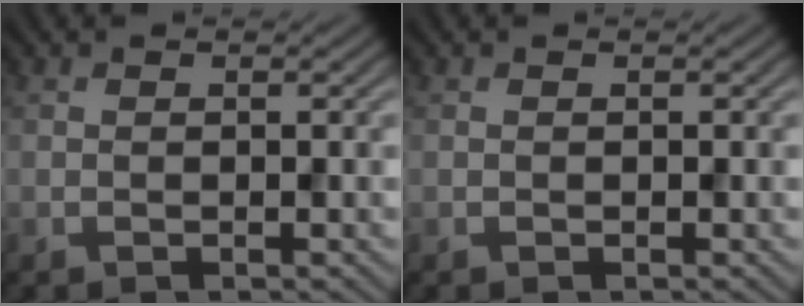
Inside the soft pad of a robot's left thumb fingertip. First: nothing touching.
{"total": 0.0}